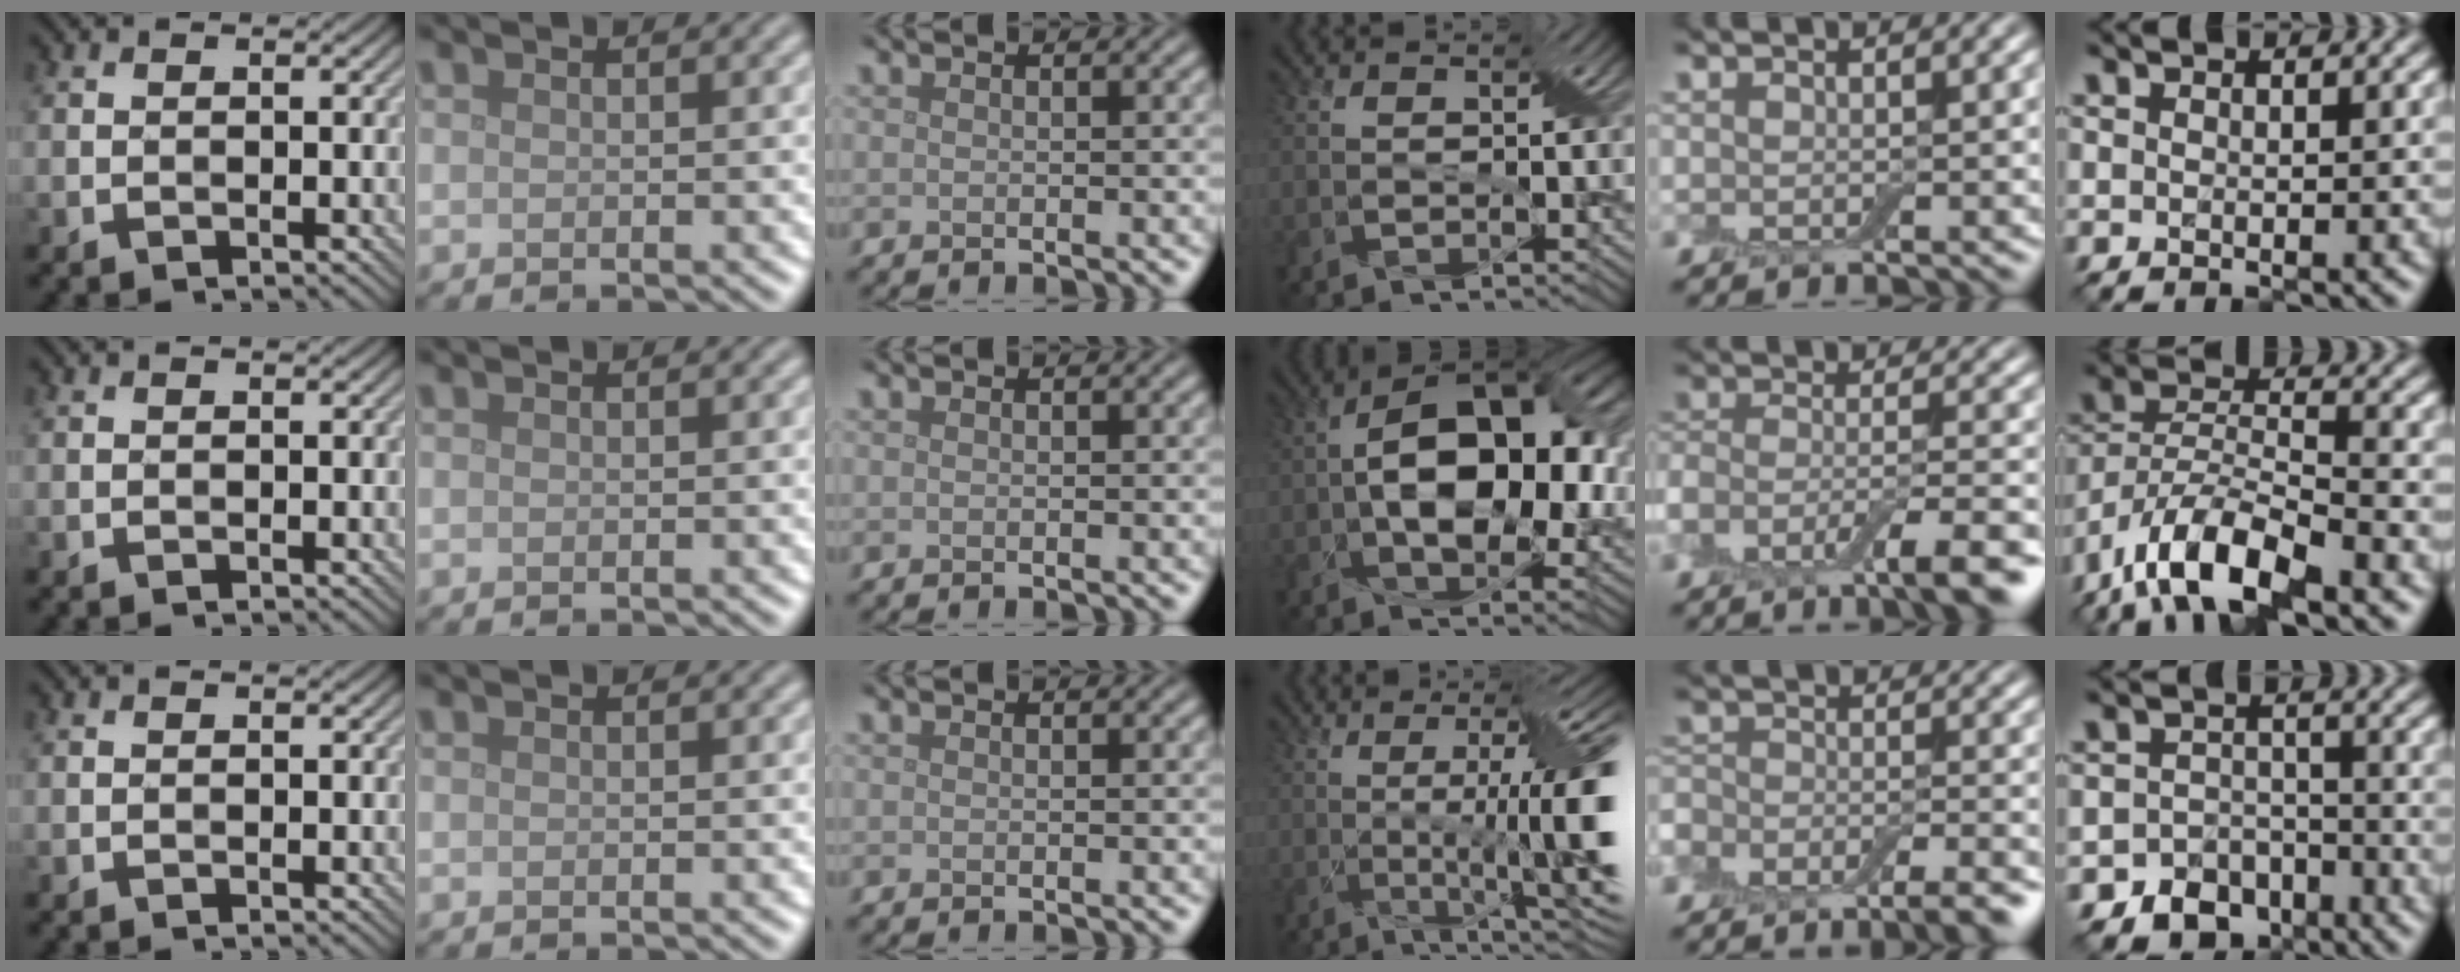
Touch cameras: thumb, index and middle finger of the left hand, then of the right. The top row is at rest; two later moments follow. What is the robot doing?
{"motion": "insert", "object": "drawer"}